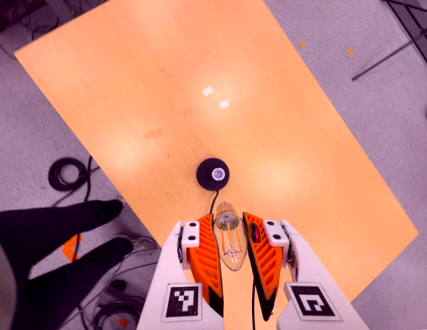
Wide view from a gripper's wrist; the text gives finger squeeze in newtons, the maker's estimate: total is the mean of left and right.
{"total": 21.0, "left": 23.3, "right": 18.7}